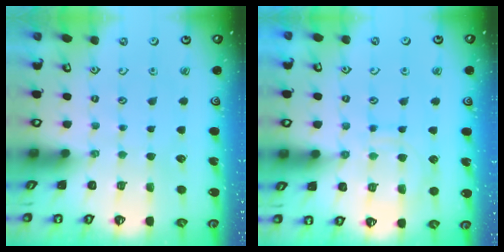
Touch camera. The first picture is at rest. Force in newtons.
{"total": 10.7, "press": 10.7, "slide": 1.0}